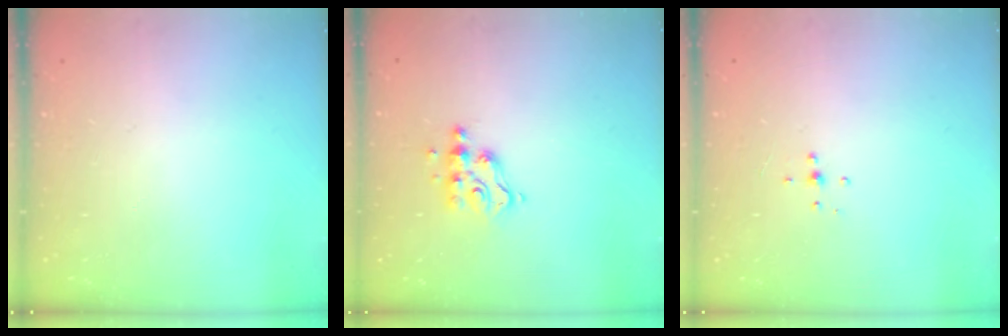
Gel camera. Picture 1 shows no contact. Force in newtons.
{"total": 7.2, "press": 7.2, "slide": 0.2}
{"total": 4.0, "press": 4.0, "slide": 0.3}